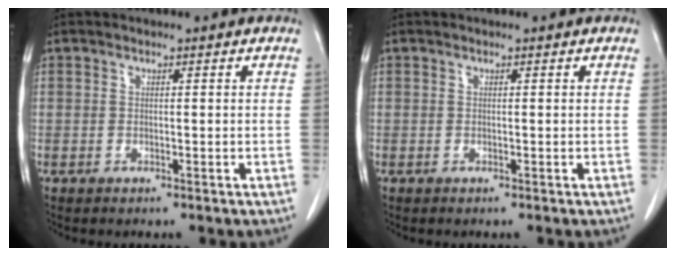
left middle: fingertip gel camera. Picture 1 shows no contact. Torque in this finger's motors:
{"motor_torque": [0.34, -0.31, -0.04, 0.00]}